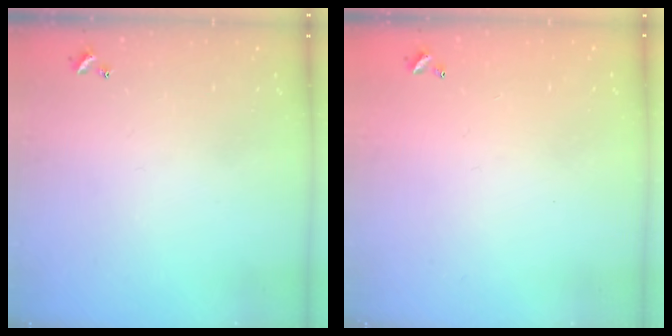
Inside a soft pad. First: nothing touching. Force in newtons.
{"total": 2.9, "press": 2.9, "slide": 0.1}